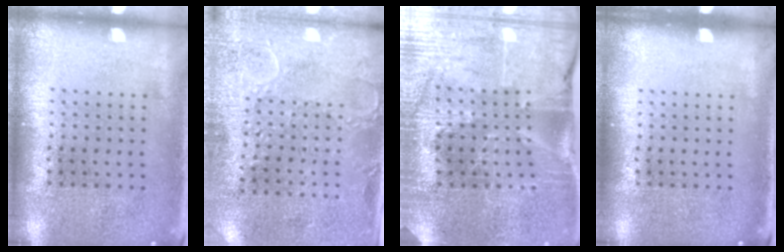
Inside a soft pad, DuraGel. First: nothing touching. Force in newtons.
{"total": 2.9, "press": 2.4, "slide": 1.7}
{"total": 3.2, "press": 3.2, "slide": 0.2}
{"total": 0.0}